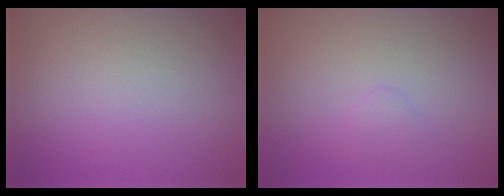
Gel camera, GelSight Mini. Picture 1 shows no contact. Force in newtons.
{"total": 0.9, "press": 0.9, "slide": 0.1}